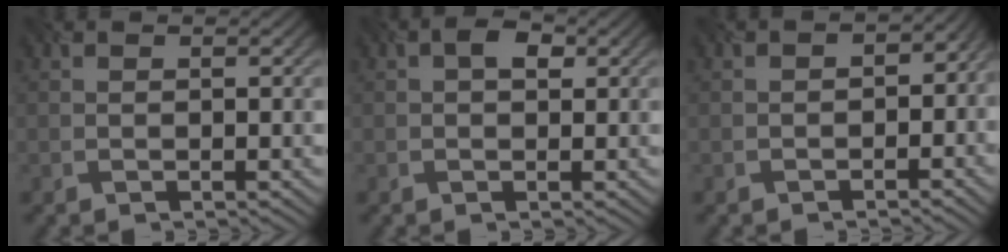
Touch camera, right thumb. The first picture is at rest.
{"total": 1.3, "force": [0.4, 0.9, 0.9], "torque": [-0.016, 0.007, 0.006]}
{"total": 2.7, "force": [-1.7, 1.5, 1.5], "torque": [-0.019, -0.003, -0.021]}